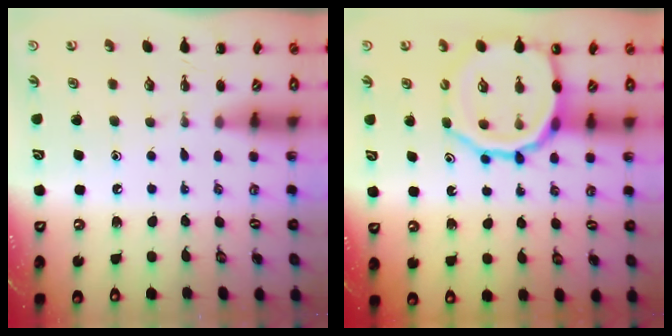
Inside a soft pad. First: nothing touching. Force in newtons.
{"total": 15.4, "press": 15.2, "slide": 2.4}